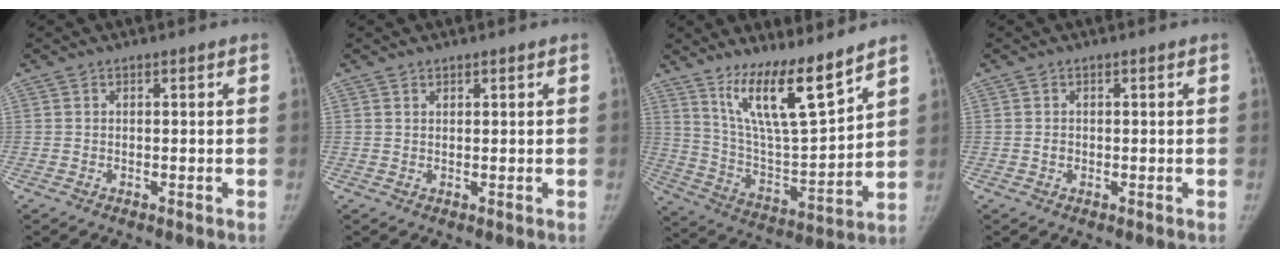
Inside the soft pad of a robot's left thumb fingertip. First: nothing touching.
{"total": 0.6, "force": [0.5, 0.2, 0.1], "torque": [-0.002, -0.005, 0.009]}
{"total": 15.5, "force": [11.2, 2.8, 10.4], "torque": [-0.162, -0.080, 0.214]}
{"total": 1.0, "force": [-0.1, 0.9, 0.5], "torque": [-0.006, 0.002, 0.000]}